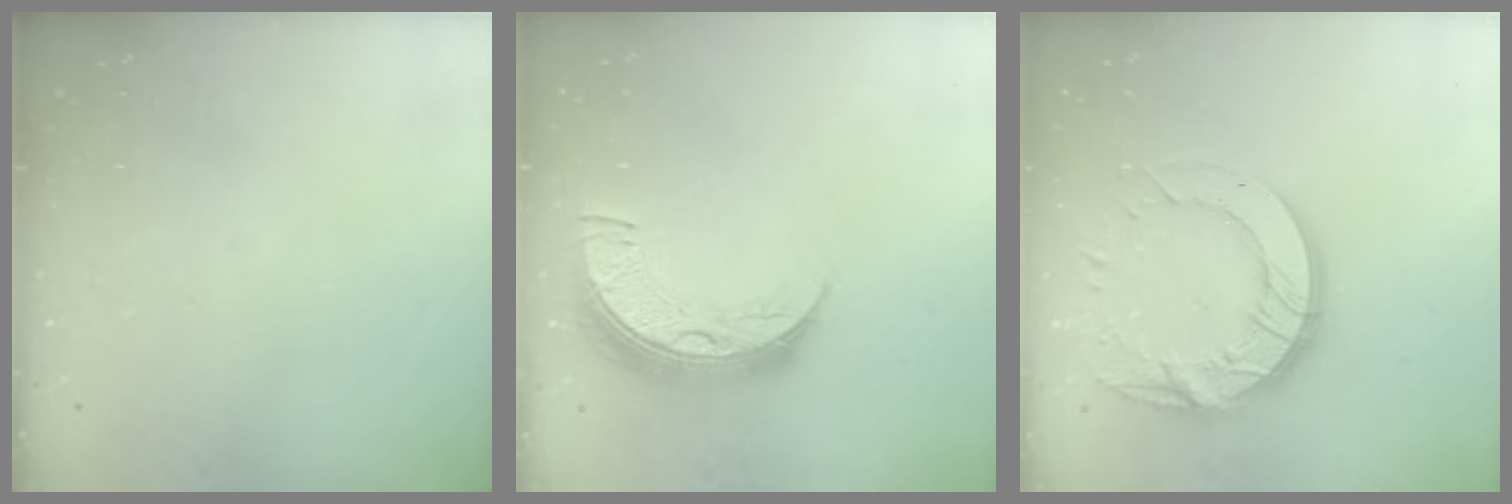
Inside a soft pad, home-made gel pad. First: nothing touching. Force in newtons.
{"total": 11.9, "press": 11.8, "slide": 1.0}
{"total": 15.8, "press": 15.8, "slide": 1.1}